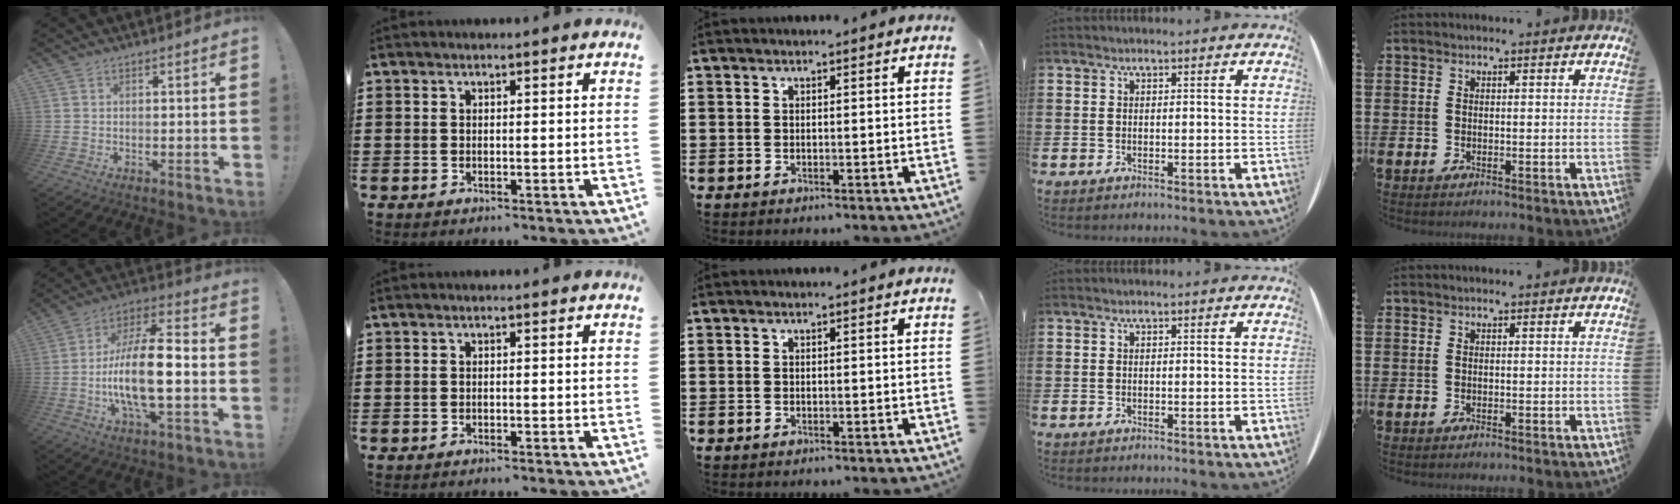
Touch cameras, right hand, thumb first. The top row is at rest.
{"thumb": {"total": 17.3, "force": [-3.2, 5.6, 16.1], "torque": [-0.308, 0.008, -0.056]}, "index": {"total": 0.8, "force": [-0.8, -0.1, 0.0], "torque": [-0.001, -0.001, -0.016]}}